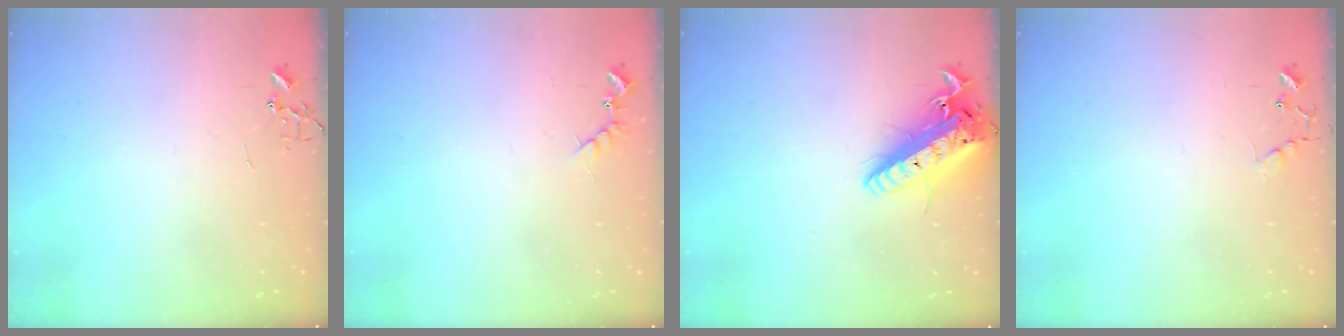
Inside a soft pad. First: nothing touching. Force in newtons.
{"total": 6.0, "press": 6.0, "slide": 0.6}
{"total": 19.8, "press": 19.4, "slide": 4.0}
{"total": 6.7, "press": 6.7, "slide": 0.4}